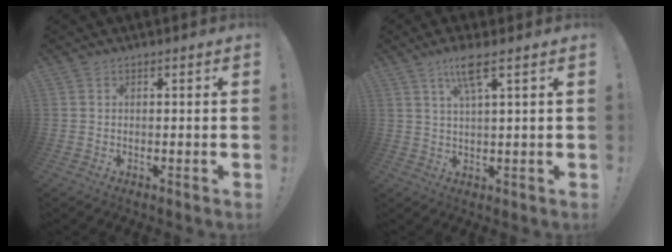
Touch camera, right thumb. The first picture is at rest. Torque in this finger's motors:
{"motor_torque": [0.00, 0.00, 0.18, 0.30, 0.00]}